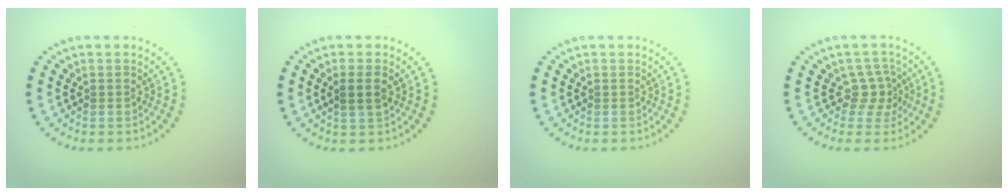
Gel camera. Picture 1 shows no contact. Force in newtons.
{"total": 1.7, "press": 1.5, "slide": 0.7}
{"total": 0.0}
{"total": 2.3, "press": 1.5, "slide": 1.7}